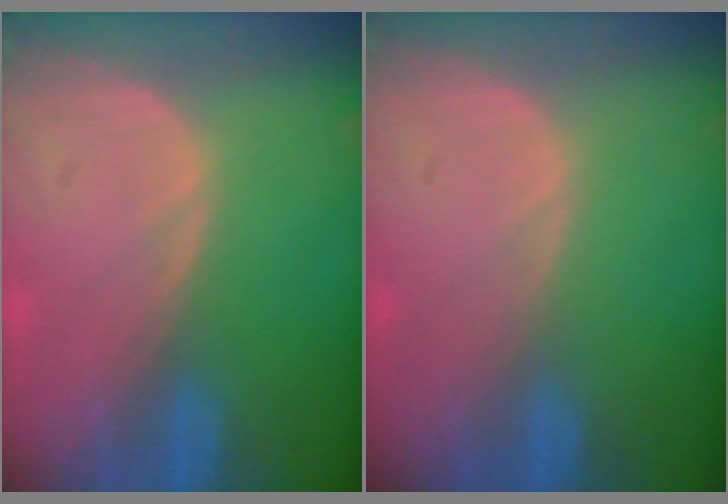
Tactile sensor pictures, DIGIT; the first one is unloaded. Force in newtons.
{"total": 0.0}